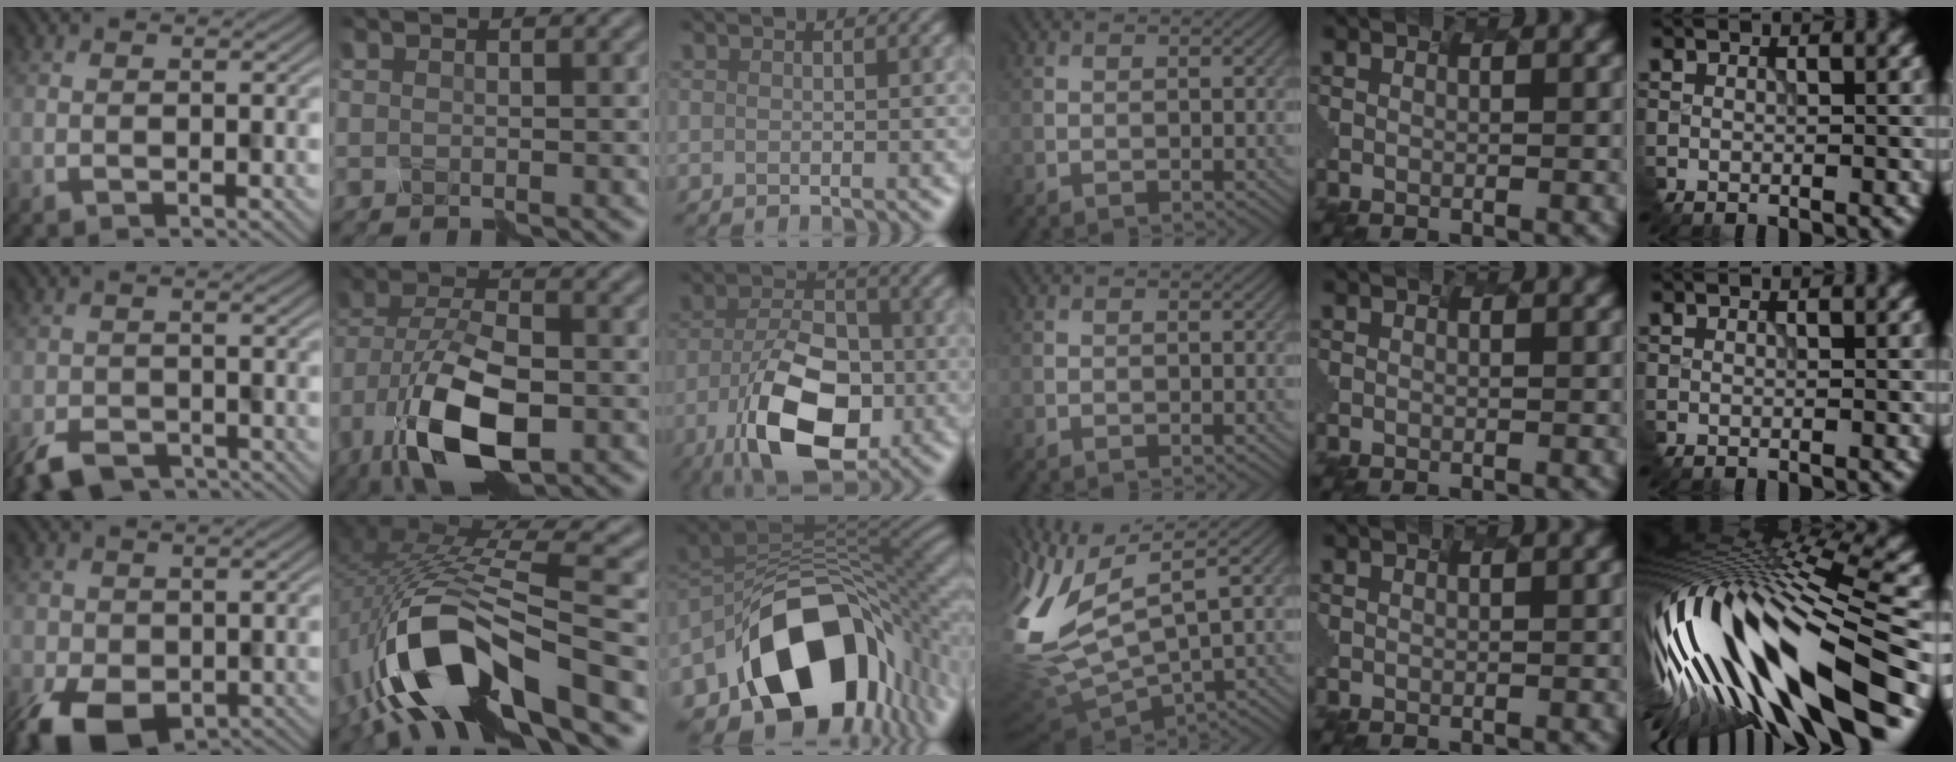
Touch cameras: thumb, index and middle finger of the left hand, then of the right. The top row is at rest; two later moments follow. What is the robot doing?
{"motion": "disassemble", "object": "markers"}